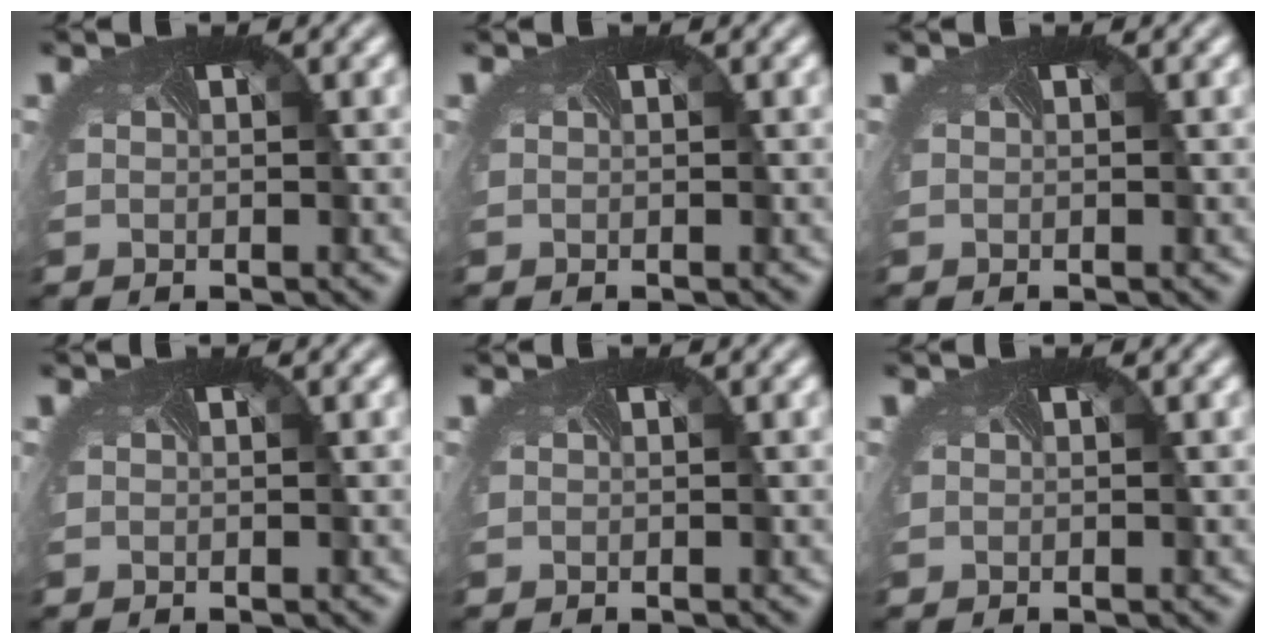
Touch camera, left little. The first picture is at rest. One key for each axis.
{"total": 0.0}
{"total": 0.0}
{"total": 0.0}
{"total": 0.0}
{"total": 0.0}